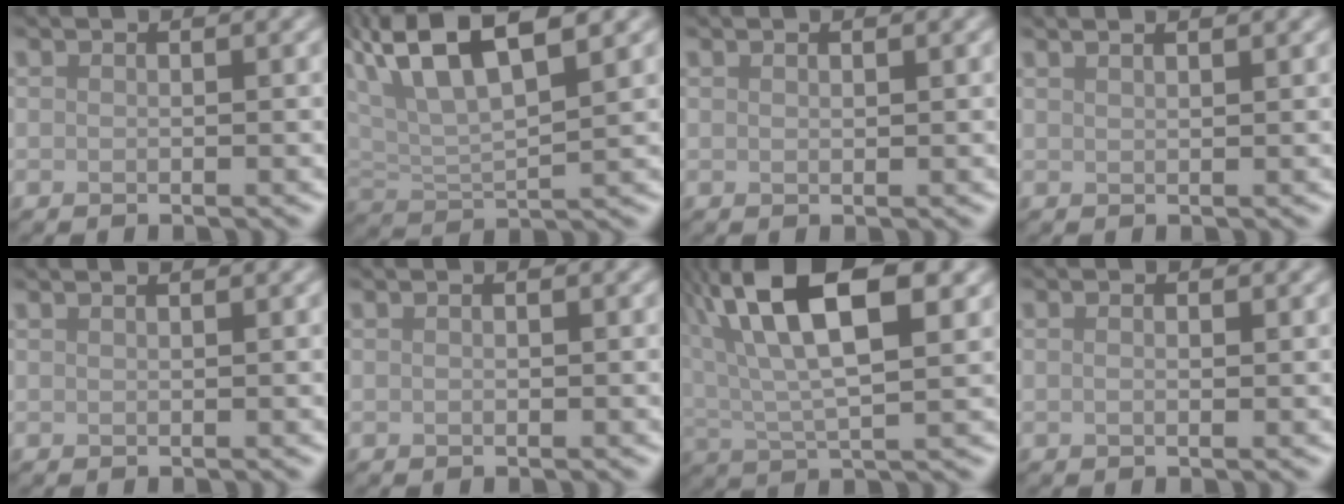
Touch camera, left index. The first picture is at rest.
{"total": 7.4, "force": [4.4, 2.5, 5.4], "torque": [-0.098, 0.017, 0.073]}
{"total": 0.7, "force": [0.5, 0.1, 0.5], "torque": [-0.009, 0.002, 0.008]}
{"total": 3.3, "force": [2.2, 1.4, 1.9], "torque": [-0.008, 0.022, -0.004]}
{"total": 0.7, "force": [0.6, 0.1, 0.3], "torque": [-0.004, 0.000, 0.004]}
{"total": 0.9, "force": [0.3, 0.5, 0.7], "torque": [-0.008, -0.004, 0.003]}
{"total": 13.4, "force": [6.1, 5.1, 10.7], "torque": [-0.199, 0.024, 0.100]}
{"total": 1.8, "force": [0.8, 1.0, 1.4], "torque": [-0.014, 0.004, -0.009]}